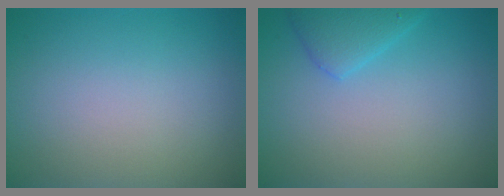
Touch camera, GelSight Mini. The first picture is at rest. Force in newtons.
{"total": 2.4, "press": 2.4, "slide": 0.2}